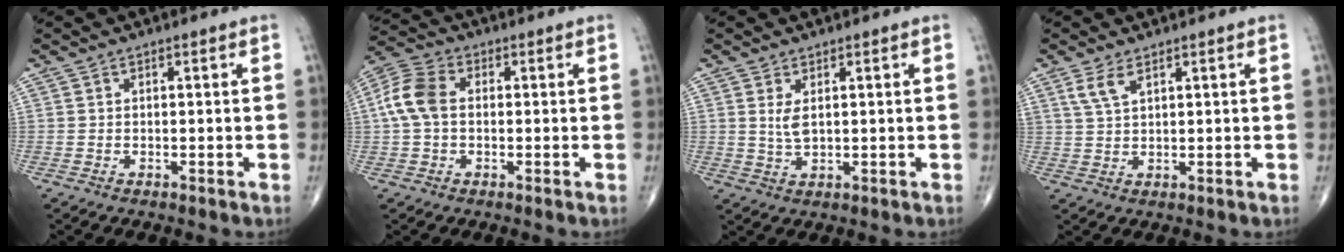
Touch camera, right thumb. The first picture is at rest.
{"total": 8.2, "force": [0.4, 5.5, 6.0], "torque": [-0.133, 0.025, 0.000]}
{"total": 3.1, "force": [0.9, 1.4, 2.6], "torque": [-0.051, -0.008, 0.023]}
{"total": 3.6, "force": [2.1, 1.4, 2.6], "torque": [-0.056, -0.002, 0.049]}